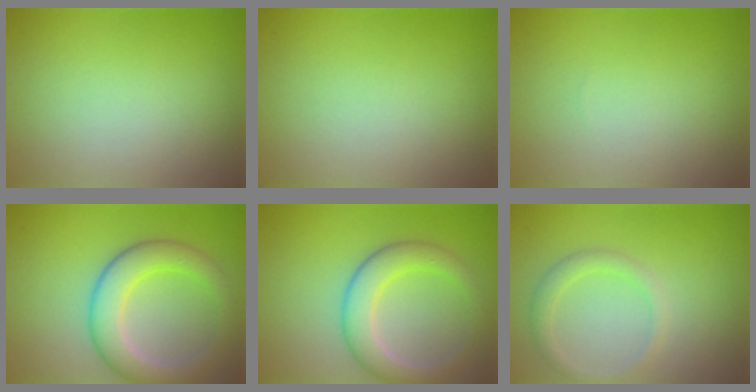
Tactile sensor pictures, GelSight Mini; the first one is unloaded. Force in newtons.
{"total": 0.0}
{"total": 0.0}
{"total": 5.1, "press": 5.1, "slide": 0.3}
{"total": 4.3, "press": 4.3, "slide": 0.2}
{"total": 1.8, "press": 1.8, "slide": 0.1}